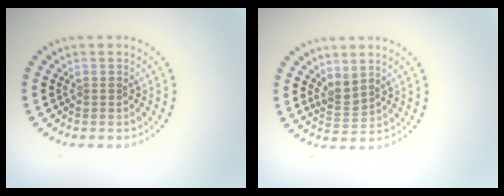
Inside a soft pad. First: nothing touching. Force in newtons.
{"total": 1.8, "press": 1.5, "slide": 1.1}